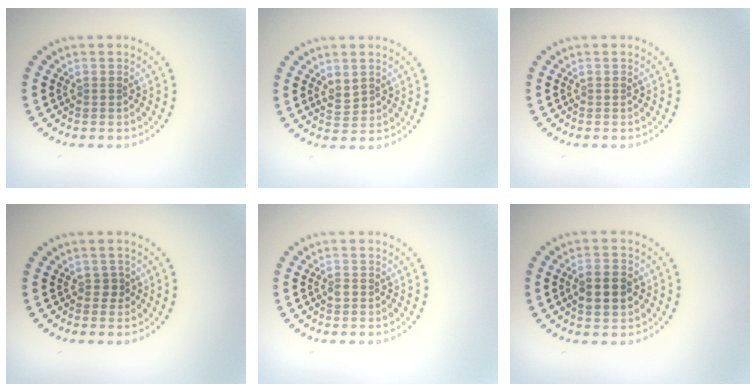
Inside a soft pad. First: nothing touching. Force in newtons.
{"total": 1.6, "press": 1.5, "slide": 0.8}
{"total": 0.0}
{"total": 0.9, "press": 0.7, "slide": 0.6}
{"total": 0.7, "press": 0.6, "slide": 0.4}
{"total": 3.6, "press": 3.6, "slide": 0.1}